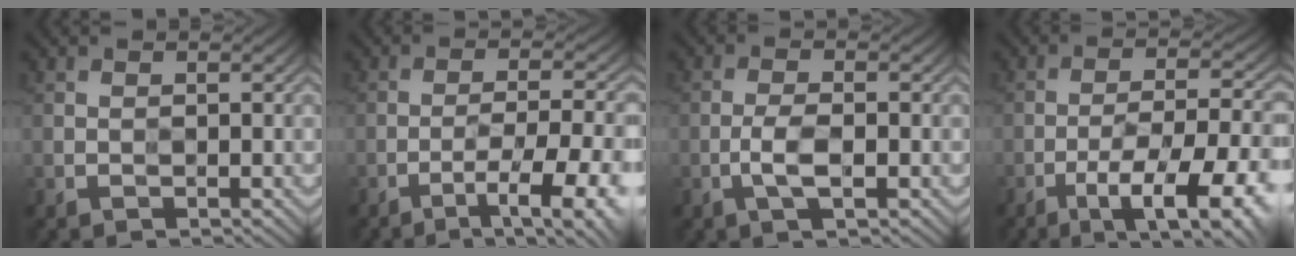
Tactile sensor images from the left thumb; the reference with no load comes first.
{"total": 8.9, "force": [-4.8, 2.2, 7.2], "torque": [-0.107, -0.002, -0.063]}
{"total": 3.2, "force": [-1.5, 1.1, 2.6], "torque": [-0.056, -0.004, -0.028]}
{"total": 11.7, "force": [-6.2, 3.6, 9.3], "torque": [-0.139, -0.001, -0.093]}